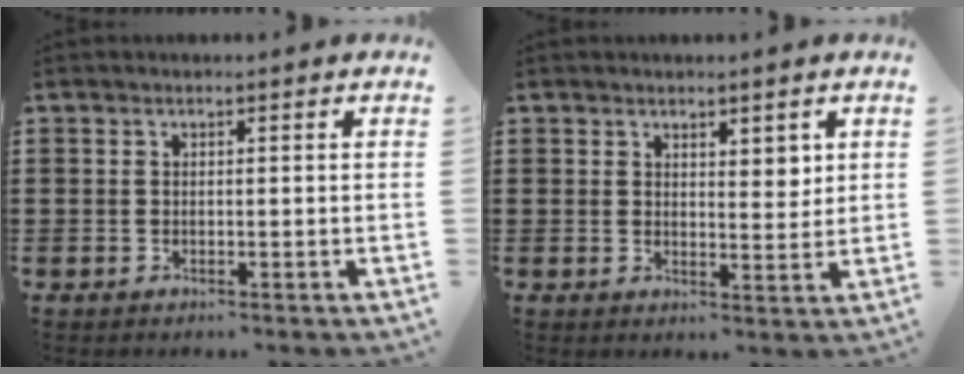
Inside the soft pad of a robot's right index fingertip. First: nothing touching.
{"total": 2.6, "force": [2.2, 1.1, 0.9], "torque": [-0.013, 0.003, 0.040]}